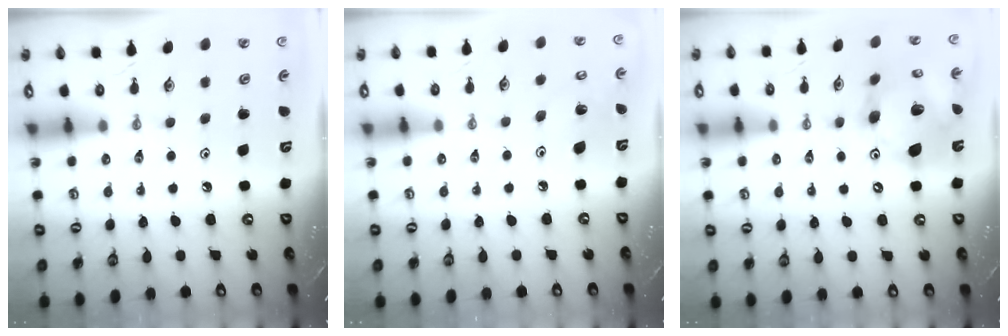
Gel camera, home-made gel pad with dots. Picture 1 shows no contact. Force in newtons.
{"total": 5.7, "press": 5.7, "slide": 0.4}
{"total": 15.8, "press": 15.5, "slide": 3.0}